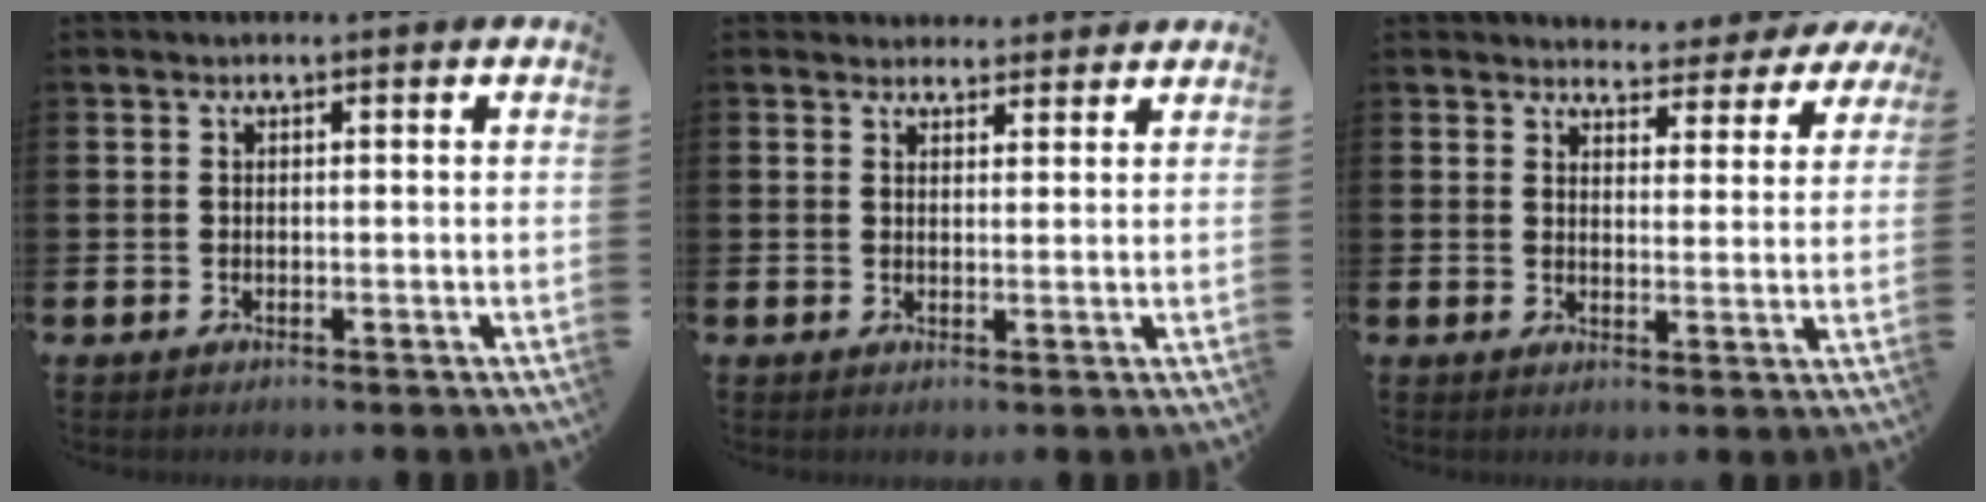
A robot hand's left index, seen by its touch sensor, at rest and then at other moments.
{"total": 2.9, "force": [2.7, 0.9, -0.3], "torque": [0.008, -0.012, 0.048]}
{"total": 3.9, "force": [3.8, 1.2, 0.0], "torque": [-0.006, -0.030, 0.063]}